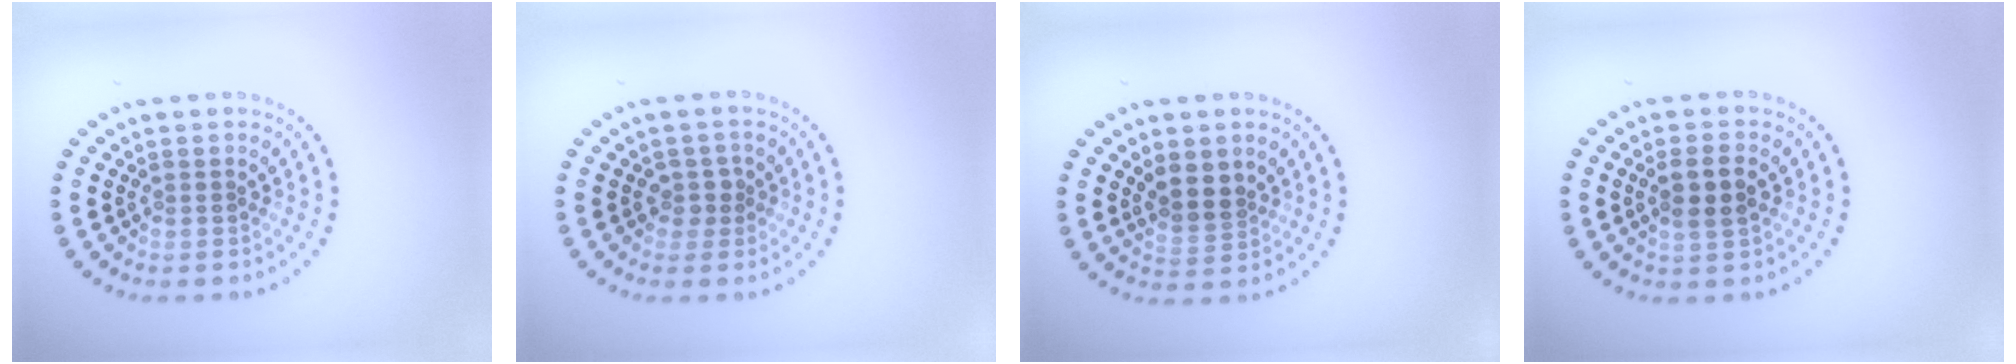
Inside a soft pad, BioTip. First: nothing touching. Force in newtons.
{"total": 1.4, "press": 1.2, "slide": 0.7}
{"total": 2.7, "press": 2.3, "slide": 1.3}
{"total": 2.7, "press": 2.6, "slide": 0.9}